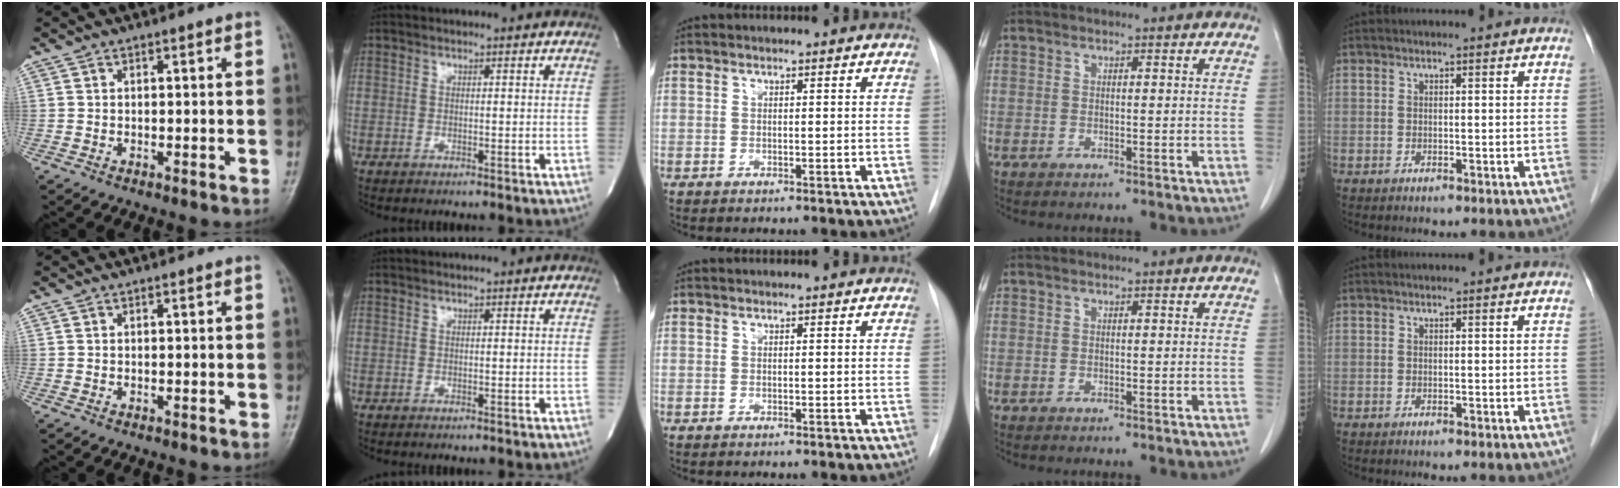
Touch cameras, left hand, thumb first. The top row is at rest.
{}